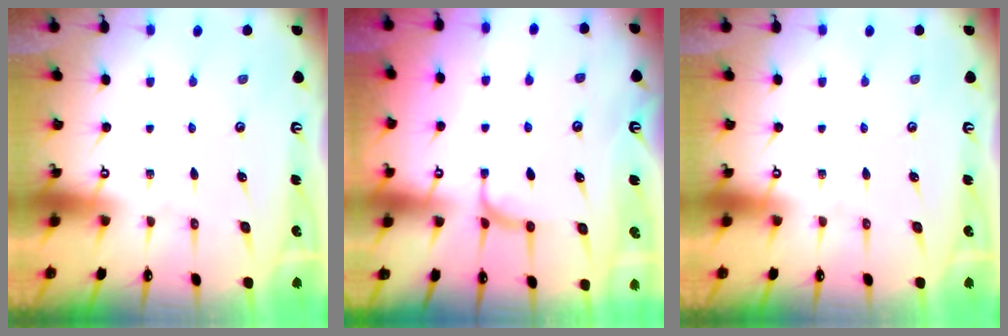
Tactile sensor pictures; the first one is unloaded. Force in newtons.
{"total": 0.8, "press": 0.4, "slide": 0.7}
{"total": 0.0}